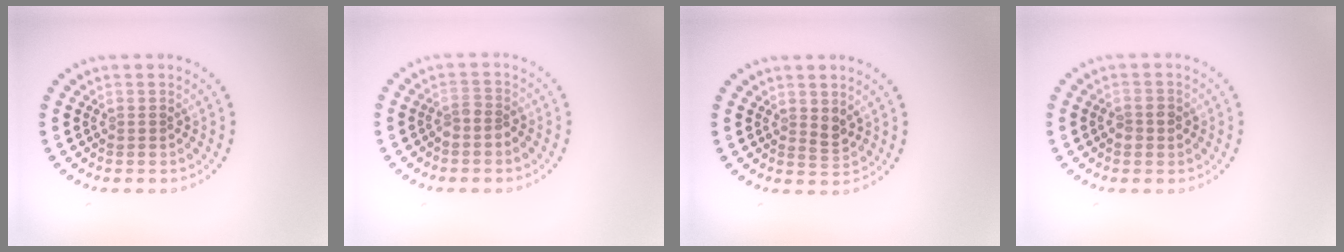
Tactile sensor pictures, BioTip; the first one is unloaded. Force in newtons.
{"total": 1.5, "press": 1.1, "slide": 0.9}
{"total": 1.2, "press": 1.0, "slide": 0.6}
{"total": 1.4, "press": 1.4, "slide": 0.2}